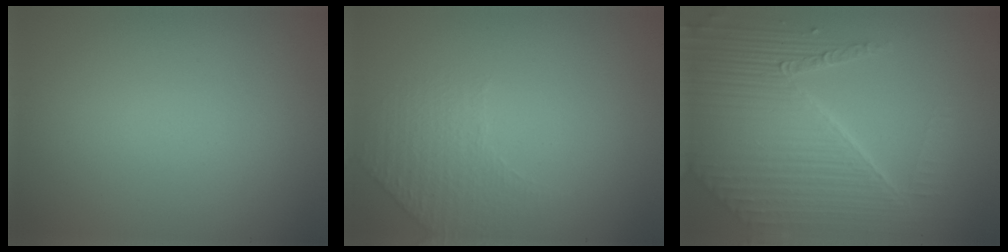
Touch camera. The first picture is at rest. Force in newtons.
{"total": 1.5, "press": 1.0, "slide": 1.1}
{"total": 7.8, "press": 5.6, "slide": 5.4}